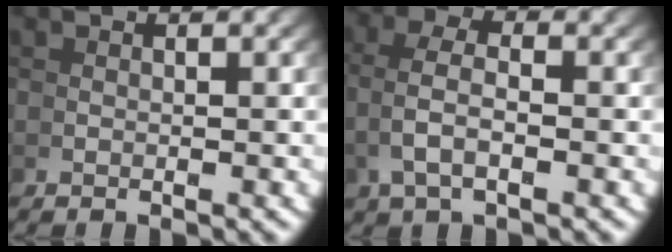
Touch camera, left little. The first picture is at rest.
{"total": 2.9, "force": [0.2, 1.1, 2.7], "torque": [-0.065, -0.006, 0.011]}